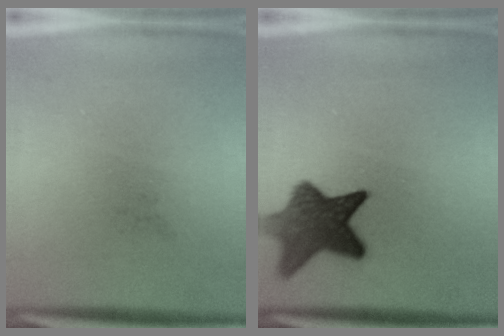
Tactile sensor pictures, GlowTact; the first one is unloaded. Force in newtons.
{"total": 8.7}